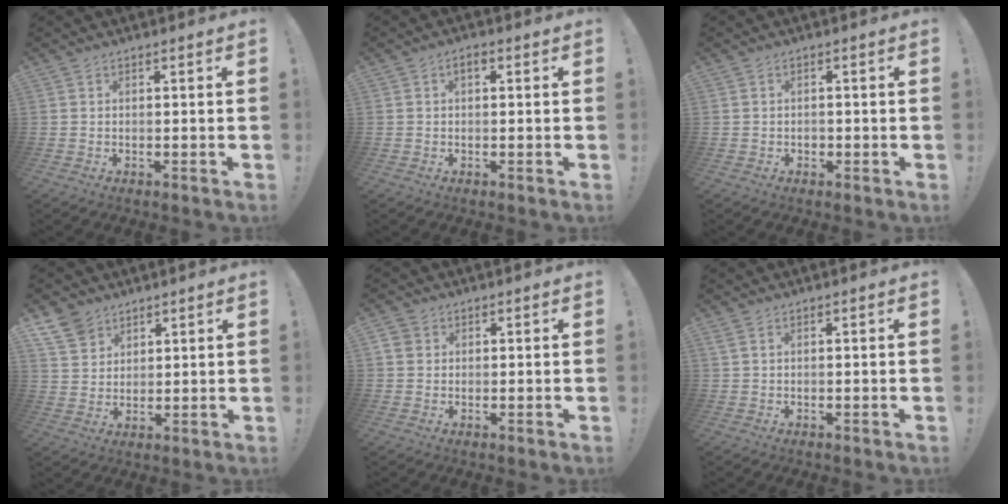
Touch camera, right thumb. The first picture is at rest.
{"total": 2.0, "force": [0.4, 1.0, 1.7], "torque": [-0.026, 0.004, 0.005]}
{"total": 1.3, "force": [-0.7, 1.0, 0.5], "torque": [-0.014, 0.005, -0.012]}
{"total": 8.3, "force": [5.8, 5.5, 2.1], "torque": [-0.044, -0.032, 0.116]}
{"total": 2.5, "force": [1.0, 2.2, 0.7], "torque": [-0.017, 0.002, 0.020]}
{"total": 1.2, "force": [0.6, 0.4, 1.0], "torque": [-0.027, 0.004, 0.014]}